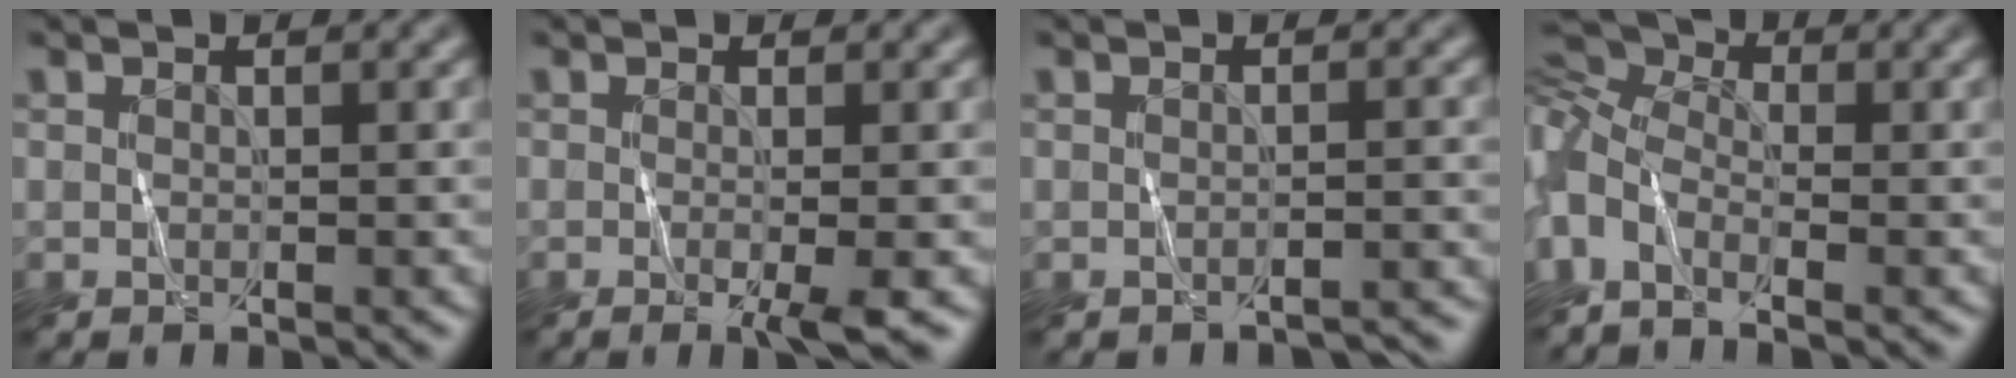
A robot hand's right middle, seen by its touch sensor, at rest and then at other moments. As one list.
[{"total": 2.5, "force": [-0.4, 0.3, 2.5], "torque": [-0.039, -0.008, -0.008]}, {"total": 1.9, "force": [-1.9, 0.1, 0.2], "torque": [0.005, 0.004, -0.022]}, {"total": 6.5, "force": [-1.3, 3.6, 5.2], "torque": [-0.134, 0.001, -0.038]}]